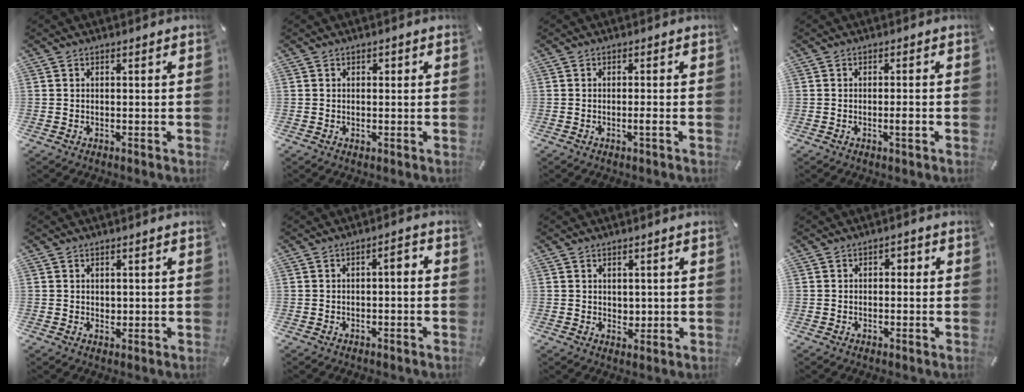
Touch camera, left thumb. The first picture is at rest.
{"total": 0.9, "force": [0.1, 0.8, 0.3], "torque": [-0.005, 0.005, 0.001]}
{"total": 1.6, "force": [-0.5, 0.0, 1.5], "torque": [-0.026, -0.005, -0.008]}
{"total": 2.3, "force": [-0.6, 0.4, 2.2], "torque": [-0.037, -0.001, -0.011]}
{"total": 1.1, "force": [0.4, 0.9, 0.3], "torque": [0.002, 0.000, 0.006]}
{"total": 2.9, "force": [-1.2, 1.2, 2.4], "torque": [-0.044, 0.014, -0.026]}
{"total": 2.1, "force": [0.9, 1.9, 0.3], "torque": [0.000, 0.001, 0.016]}
{"total": 1.8, "force": [-0.9, 1.4, 0.8], "torque": [-0.015, 0.009, -0.021]}